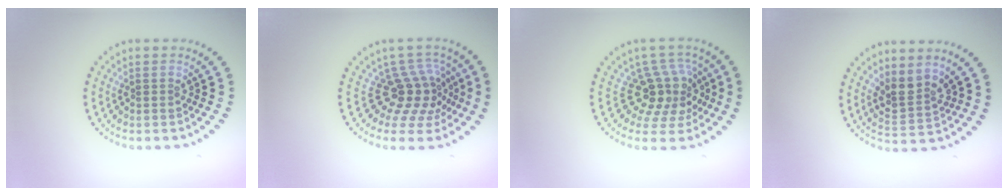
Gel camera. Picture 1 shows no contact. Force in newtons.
{"total": 4.0, "press": 2.7, "slide": 2.9}
{"total": 4.3, "press": 3.2, "slide": 2.9}
{"total": 2.8, "press": 2.1, "slide": 1.9}